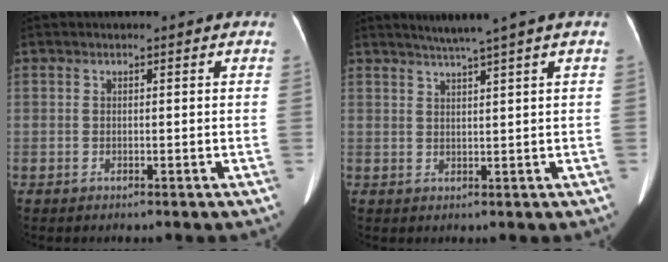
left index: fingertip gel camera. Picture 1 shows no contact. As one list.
[{"total": 4.3, "force": [3.2, -1.4, 2.5], "torque": [-0.036, 0.006, 0.054]}]